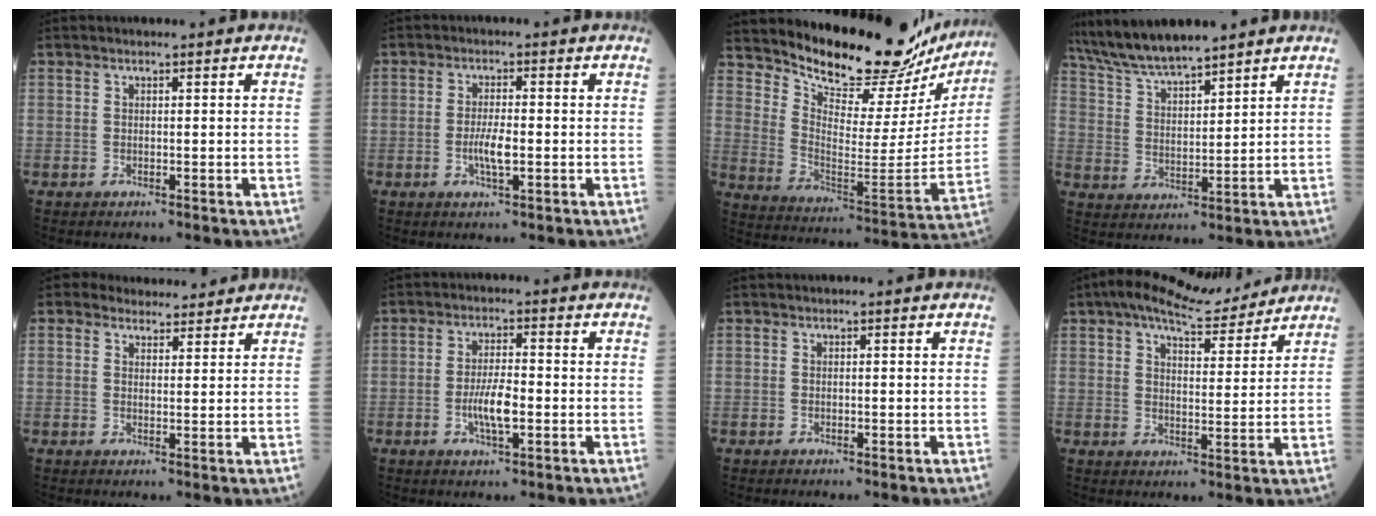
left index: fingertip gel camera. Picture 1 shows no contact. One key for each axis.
{"total": 3.6, "fx": -1.0, "fy": 0.7, "fz": 3.4, "tx": -0.068, "ty": -0.005, "tz": -0.019}
{"total": 22.4, "fx": 21.1, "fy": 4.7, "fz": 6.0, "tx": -0.096, "ty": -0.095, "tz": 0.282}
{"total": 10.3, "fx": 9.1, "fy": 0.9, "fz": 4.6, "tx": -0.093, "ty": 0.017, "tz": 0.175}
{"total": 5.5, "fx": 4.9, "fy": 2.4, "fz": 0.6, "tx": 0.002, "ty": 0.009, "tz": 0.061}
{"total": 5.1, "fx": -1.5, "fy": 1.1, "fz": 4.7, "tx": -0.092, "ty": -0.004, "tz": -0.028}
{"total": 0.0}
{"total": 11.1, "fx": 9.6, "fy": 2.8, "fz": 4.7, "tx": -0.074, "ty": 0.017, "tz": 0.137}